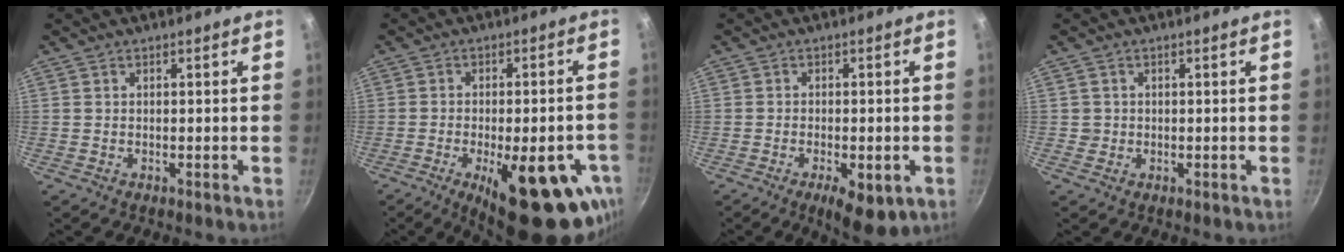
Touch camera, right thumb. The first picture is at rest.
{"total": 21.5, "force": [-8.2, 7.8, 18.3], "torque": [-0.205, 0.006, -0.102]}
{"total": 8.1, "force": [-3.1, 3.1, 6.8], "torque": [-0.091, 0.007, -0.037]}
{"total": 1.4, "force": [0.0, 1.3, 0.2], "torque": [0.004, 0.005, 0.000]}